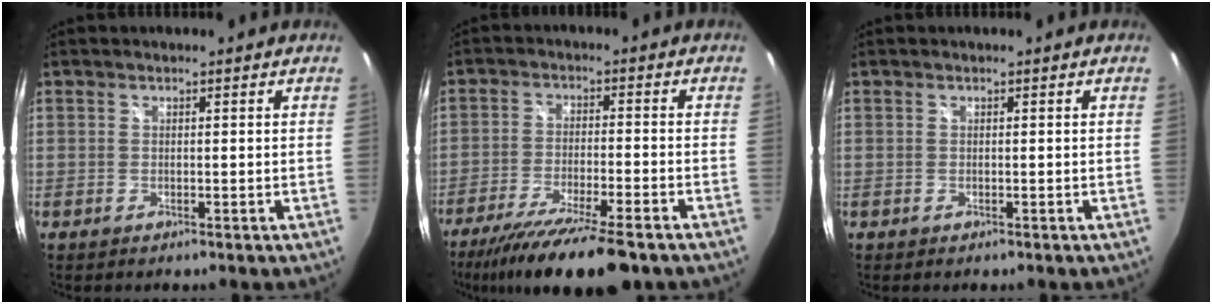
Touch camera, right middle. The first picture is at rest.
{"total": 16.0, "force": [-12.6, 2.1, 9.7], "torque": [-0.192, -0.042, -0.208]}
{"total": 0.0}